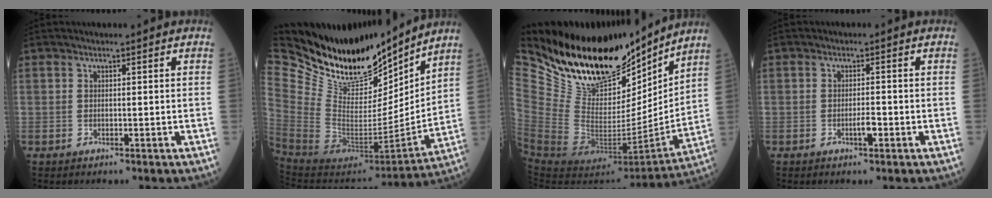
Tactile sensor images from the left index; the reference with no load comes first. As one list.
[{"total": 28.7, "force": [24.0, 9.8, 12.4], "torque": [-0.267, -0.030, 0.407]}, {"total": 25.2, "force": [21.0, 9.4, 10.1], "torque": [-0.198, -0.035, 0.358]}, {"total": 1.8, "force": [-1.2, 0.4, 1.3], "torque": [-0.022, -0.003, -0.021]}]